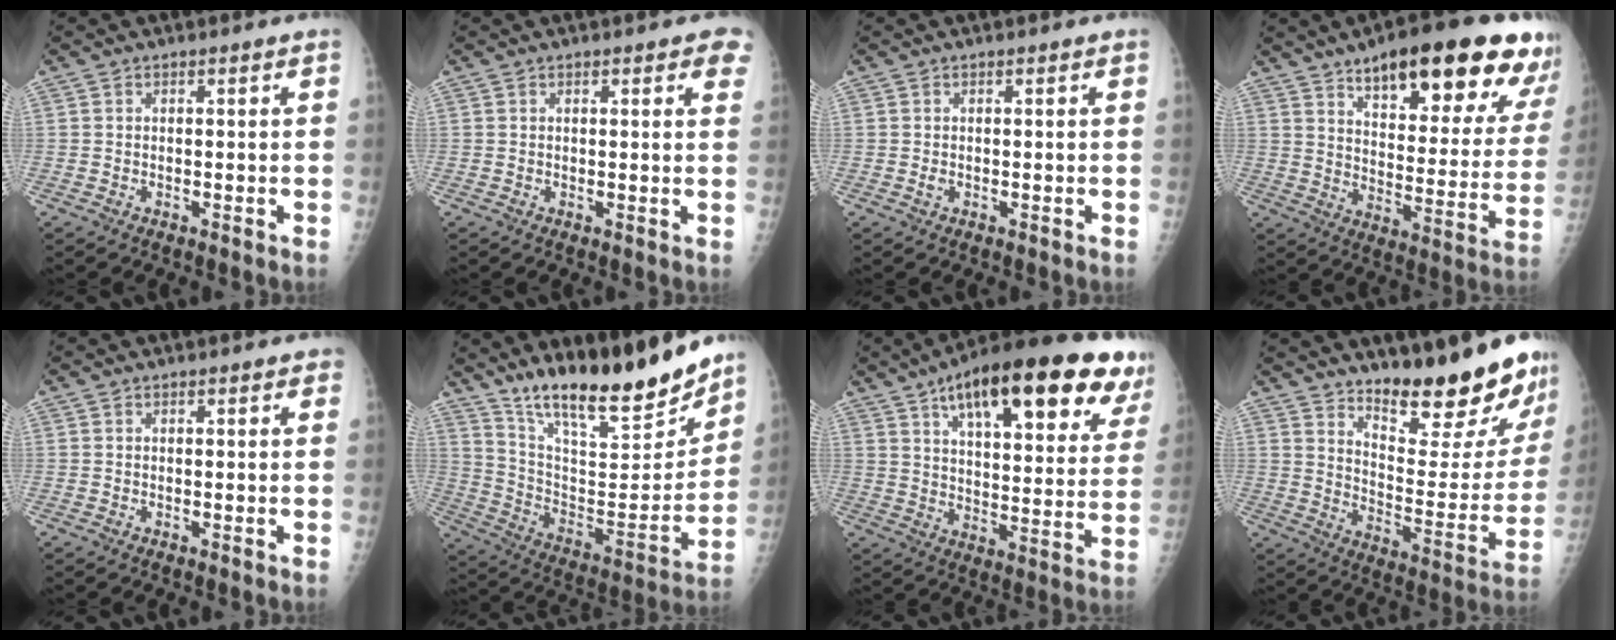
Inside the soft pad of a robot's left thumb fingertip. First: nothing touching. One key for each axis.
{"total": 4.6, "fx": 2.6, "fy": 1.7, "fz": 3.4, "tx": -0.015, "ty": -0.003, "tz": 0.024}
{"total": 0.6, "fx": -0.1, "fy": 0.4, "fz": 0.4, "tx": -0.006, "ty": -0.001, "tz": 0.000}
{"total": 26.9, "fx": 17.1, "fy": 8.4, "fz": 18.9, "tx": -0.218, "ty": -0.053, "tz": 0.240}
{"total": 1.2, "fx": 0.7, "fy": 0.6, "fz": 0.9, "tx": -0.004, "ty": 0.001, "tz": 0.005}
{"total": 22.7, "fx": 18.3, "fy": 5.0, "fz": 12.5, "tx": -0.164, "ty": -0.102, "tz": 0.310}
{"total": 28.9, "fx": 16.2, "fy": 9.6, "fz": 21.9, "tx": -0.291, "ty": -0.021, "tz": 0.233}
{"total": 20.8, "fx": 16.8, "fy": 4.2, "fz": 11.6, "tx": -0.134, "ty": -0.136, "tz": 0.245}